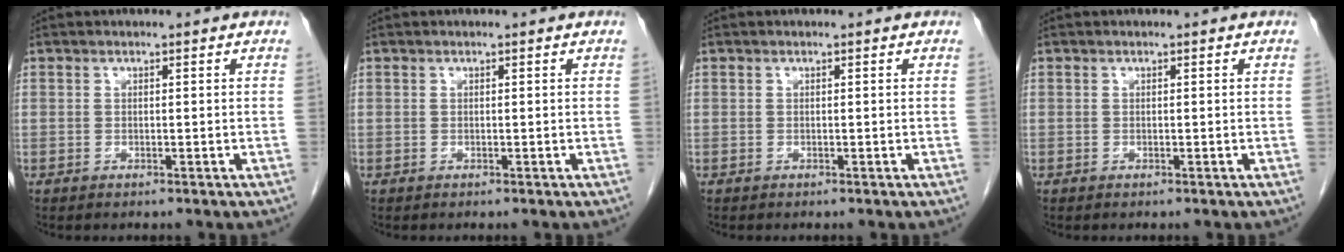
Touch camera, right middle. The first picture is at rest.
{"total": 0.0}
{"total": 0.0}
{"total": 0.0}